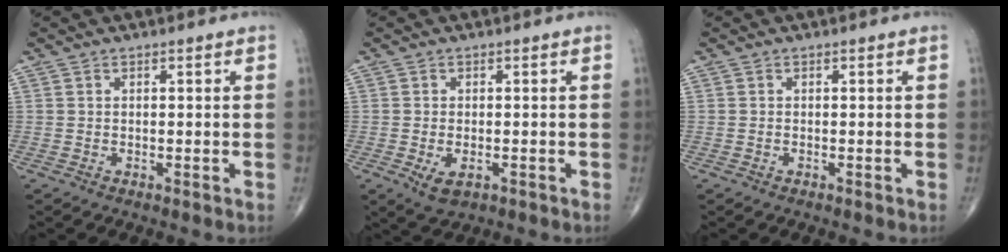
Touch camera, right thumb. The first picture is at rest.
{"total": 3.8, "force": [-1.3, 2.0, 2.9], "torque": [-0.051, -0.005, -0.014]}
{"total": 0.0}